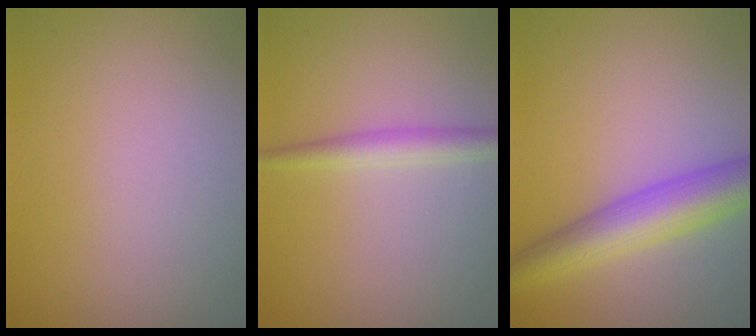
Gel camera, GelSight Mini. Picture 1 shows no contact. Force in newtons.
{"total": 2.2, "press": 2.2, "slide": 0.0}
{"total": 6.1, "press": 6.1, "slide": 0.1}